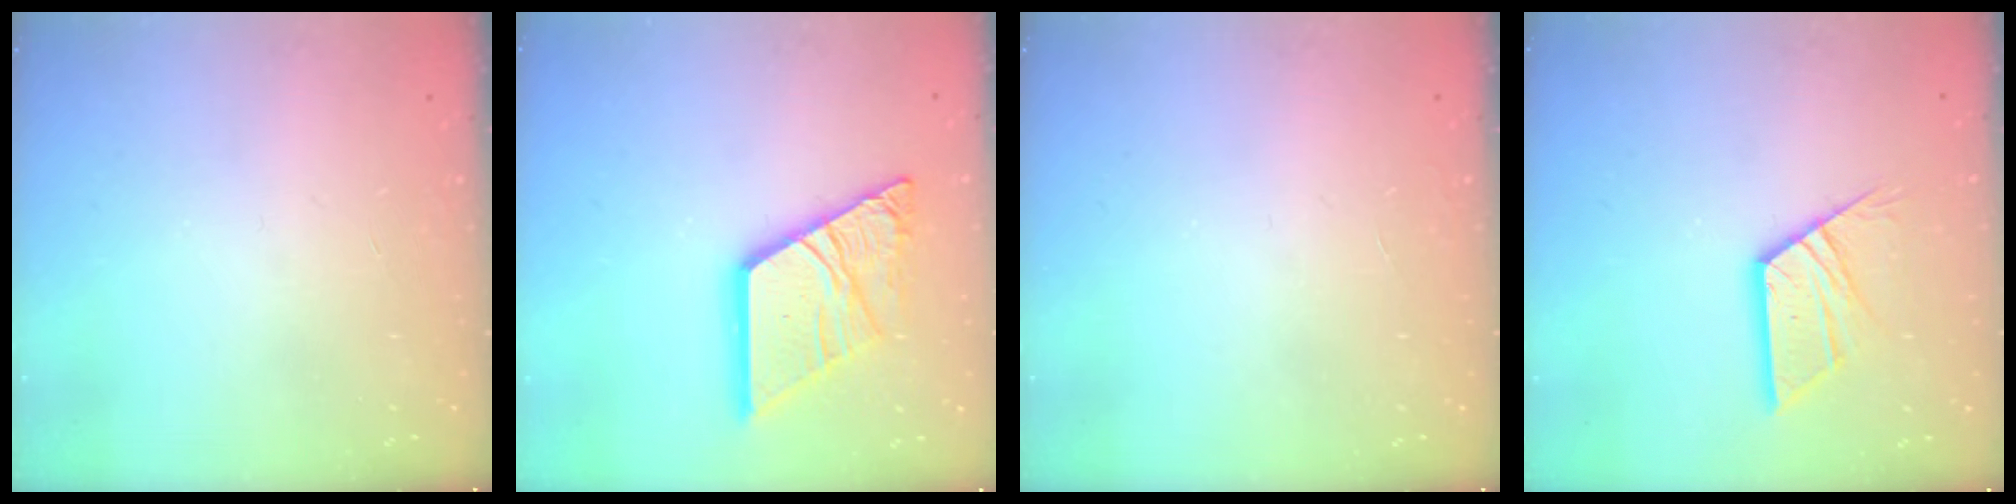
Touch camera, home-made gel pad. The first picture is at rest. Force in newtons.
{"total": 18.8, "press": 18.7, "slide": 2.0}
{"total": 0.0}
{"total": 11.7, "press": 11.7, "slide": 1.0}